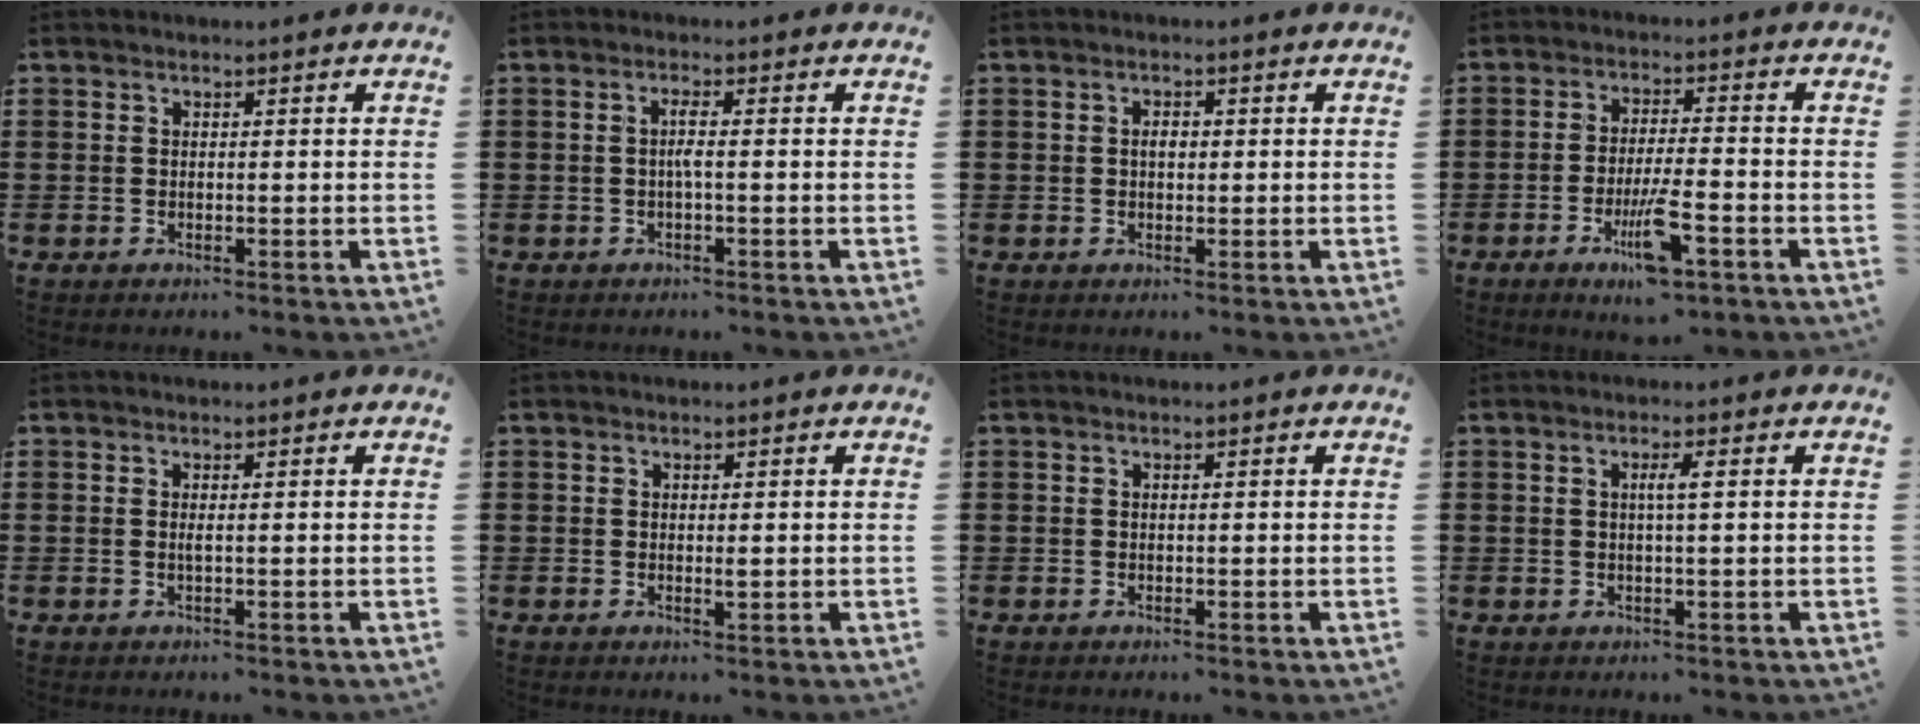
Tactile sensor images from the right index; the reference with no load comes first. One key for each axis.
{"total": 2.1, "fx": -0.3, "fy": 0.0, "fz": 2.0, "tx": -0.039, "ty": -0.002, "tz": -0.008}
{"total": 1.7, "fx": 0.1, "fy": 0.8, "fz": 1.5, "tx": -0.030, "ty": 0.005, "tz": 0.001}
{"total": 7.8, "fx": -4.0, "fy": 1.5, "fz": 6.6, "tx": -0.128, "ty": -0.009, "tz": -0.071}
{"total": 0.7, "fx": -0.1, "fy": -0.1, "fz": 0.7, "tx": -0.015, "ty": -0.004, "tz": -0.001}
{"total": 1.0, "fx": 0.0, "fy": 0.2, "fz": 1.0, "tx": -0.019, "ty": 0.001, "tz": 0.000}
{"total": 0.0}
{"total": 2.1, "fx": 0.4, "fy": 0.0, "fz": 2.1, "tx": -0.040, "ty": 0.000, "tz": 0.003}